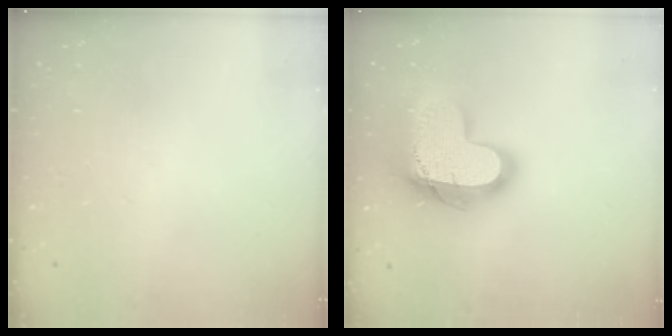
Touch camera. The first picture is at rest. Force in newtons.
{"total": 19.1, "press": 19.0, "slide": 1.5}